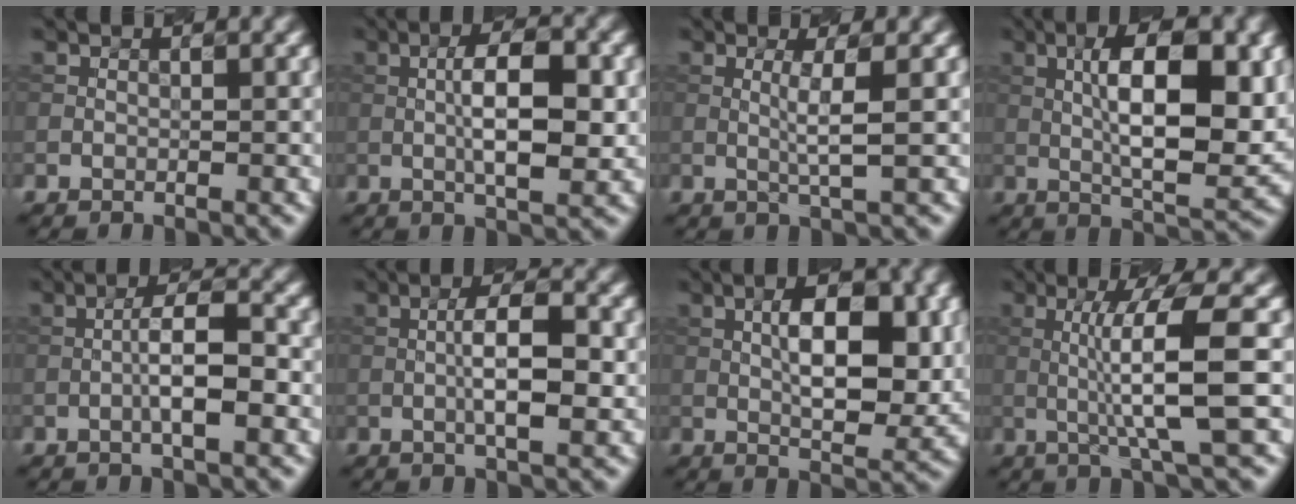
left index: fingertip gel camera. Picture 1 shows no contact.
{"total": 6.5, "force": [0.1, 2.0, 6.2], "torque": [-0.106, 0.003, 0.000]}
{"total": 2.6, "force": [0.3, 0.3, 2.5], "torque": [-0.047, -0.001, 0.001]}
{"total": 10.5, "force": [1.3, 3.3, 9.8], "torque": [-0.146, -0.001, 0.023]}
{"total": 4.4, "force": [-0.9, 0.9, 4.2], "torque": [-0.075, 0.010, -0.021]}
{"total": 5.2, "force": [-0.3, 1.3, 5.1], "torque": [-0.091, 0.007, -0.009]}
{"total": 7.4, "force": [1.0, 2.8, 6.7], "torque": [-0.101, 0.000, 0.016]}
{"total": 6.8, "force": [-0.4, 0.6, 6.8], "torque": [-0.122, 0.006, -0.003]}